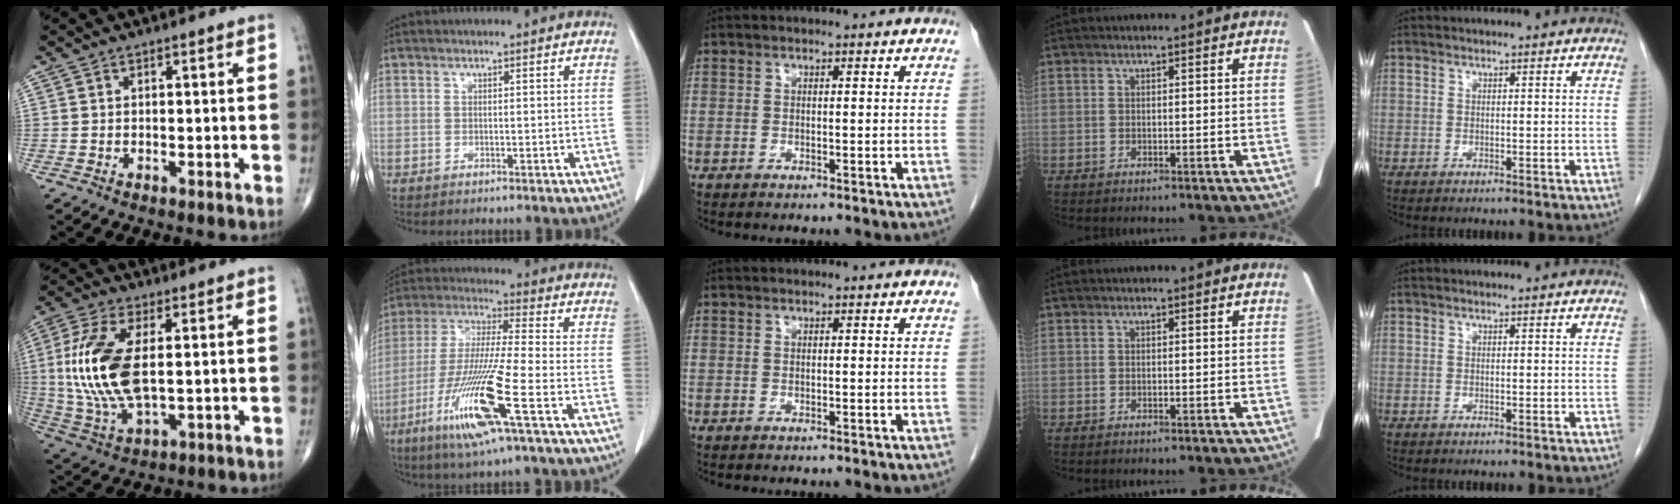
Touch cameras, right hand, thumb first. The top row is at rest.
{"thumb": {"total": 16.3, "force": [1.5, 7.5, 14.4], "torque": [-0.316, -0.008, 0.035]}, "index": {"total": 15.8, "force": [-6.8, -0.1, 14.2], "torque": [-0.298, -0.028, -0.131]}}